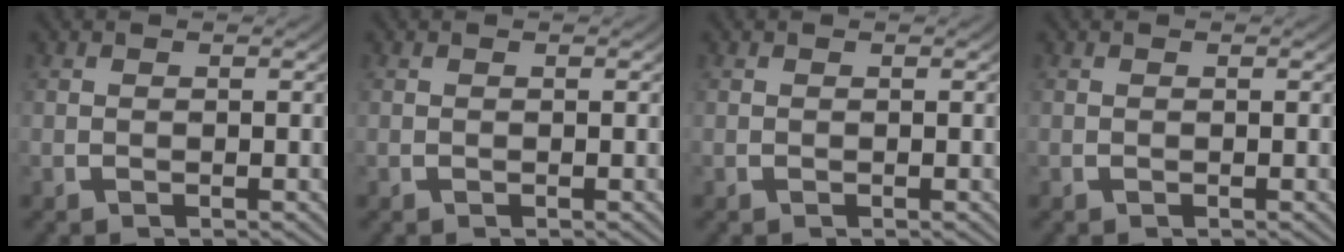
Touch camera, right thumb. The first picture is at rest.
{"total": 0.0}
{"total": 0.0}
{"total": 0.0}